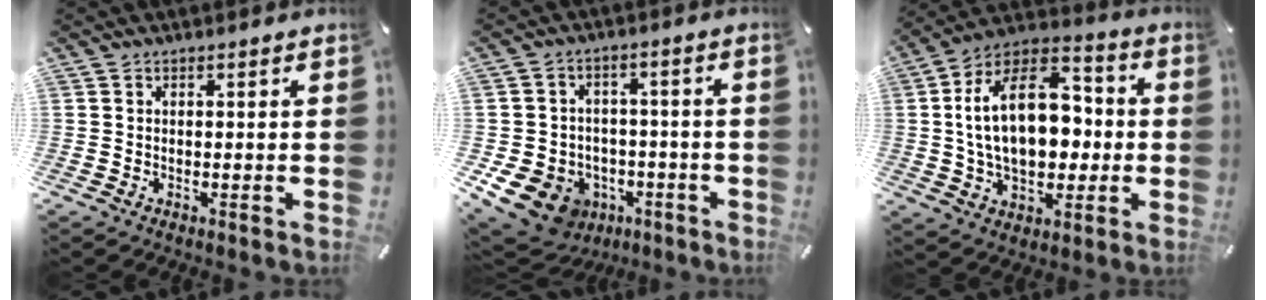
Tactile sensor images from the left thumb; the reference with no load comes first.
{"total": 11.7, "force": [-5.4, 9.4, 4.5], "torque": [-0.103, 0.029, -0.091]}
{"total": 21.6, "force": [1.0, 14.1, 16.4], "torque": [-0.294, 0.007, 0.014]}